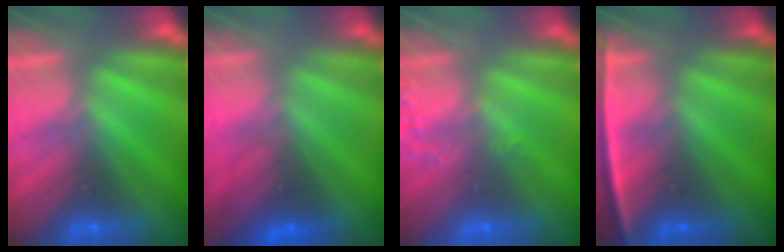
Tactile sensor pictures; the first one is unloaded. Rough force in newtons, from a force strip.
{"total": 2.8}
{"total": 1.9}
{"total": 2.4}